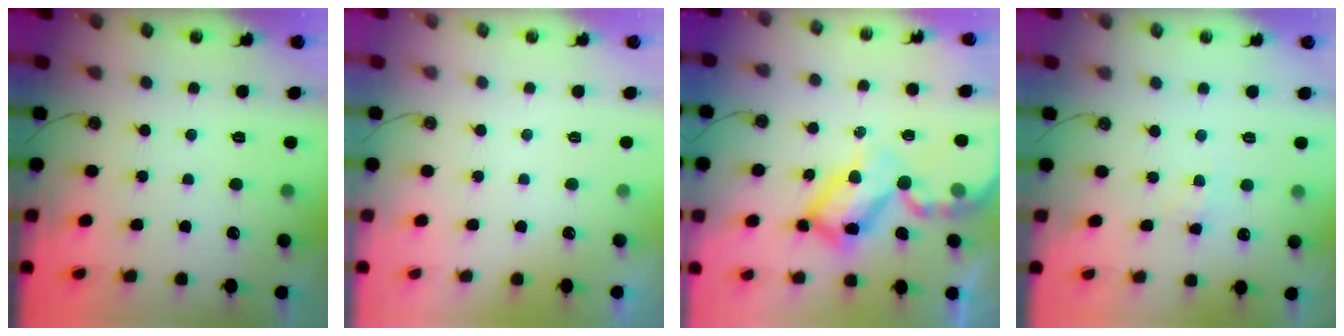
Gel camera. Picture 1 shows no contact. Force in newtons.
{"total": 0.0}
{"total": 19.8, "press": 19.7, "slide": 2.0}
{"total": 1.9, "press": 1.9, "slide": 0.1}